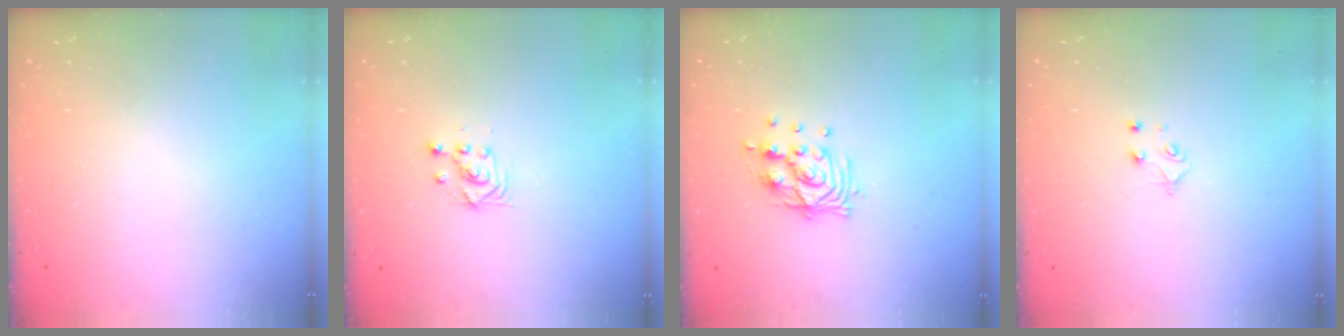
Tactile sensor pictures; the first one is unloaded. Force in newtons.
{"total": 2.3, "press": 2.3, "slide": 0.1}
{"total": 11.0, "press": 11.0, "slide": 1.3}
{"total": 4.0, "press": 3.9, "slide": 0.4}